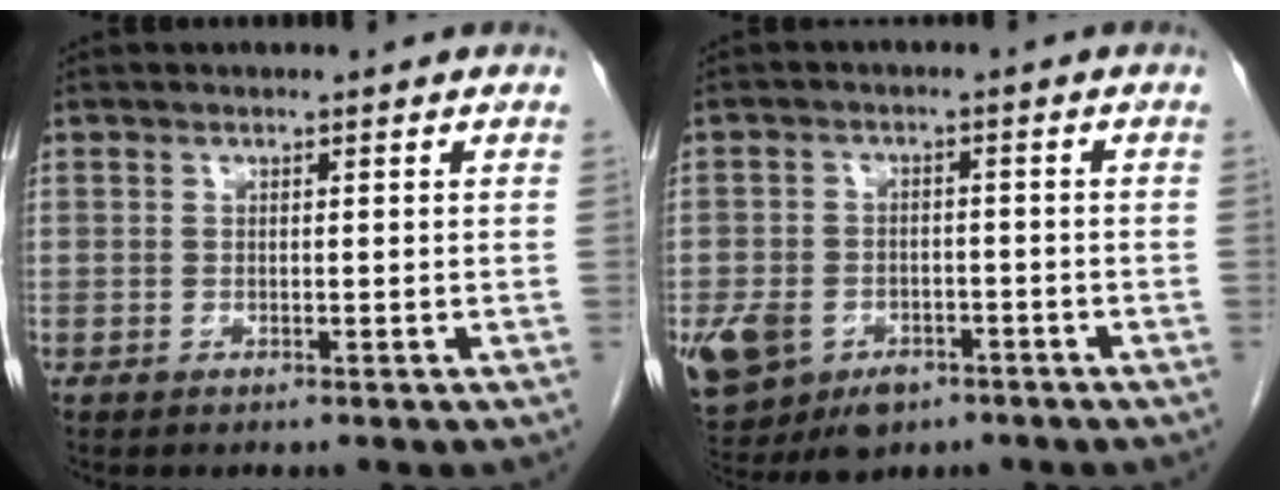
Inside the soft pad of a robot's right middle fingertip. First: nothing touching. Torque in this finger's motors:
{"motor_torque": [0.65, -0.71, 0.61, 0.13]}